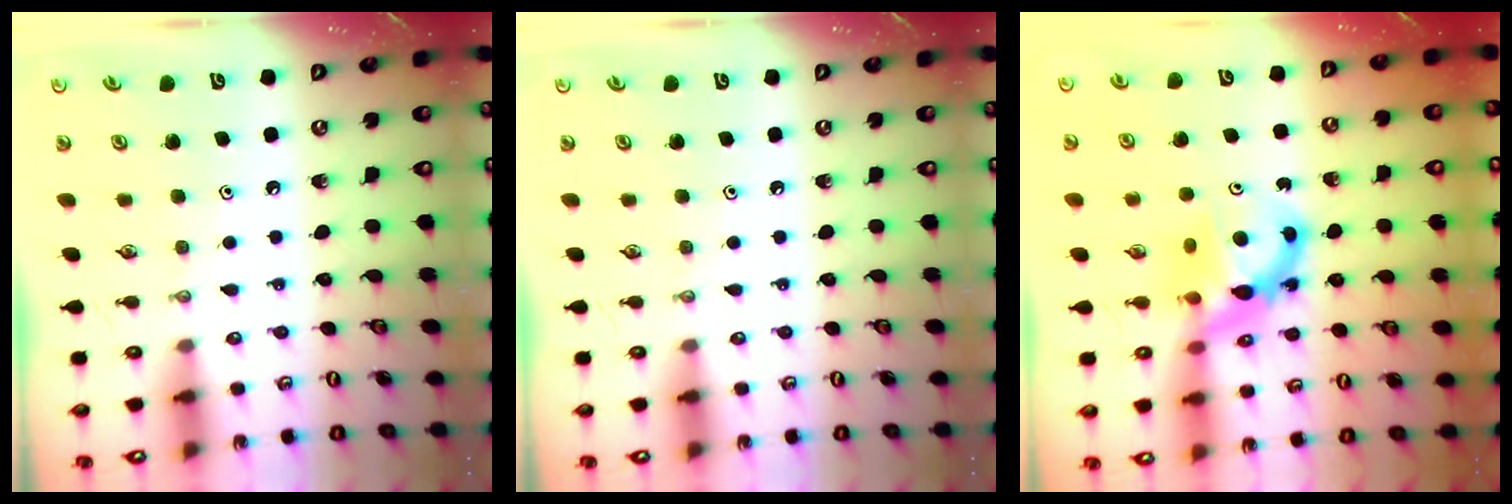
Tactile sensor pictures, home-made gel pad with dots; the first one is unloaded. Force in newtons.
{"total": 0.0}
{"total": 6.9, "press": 6.9, "slide": 0.6}